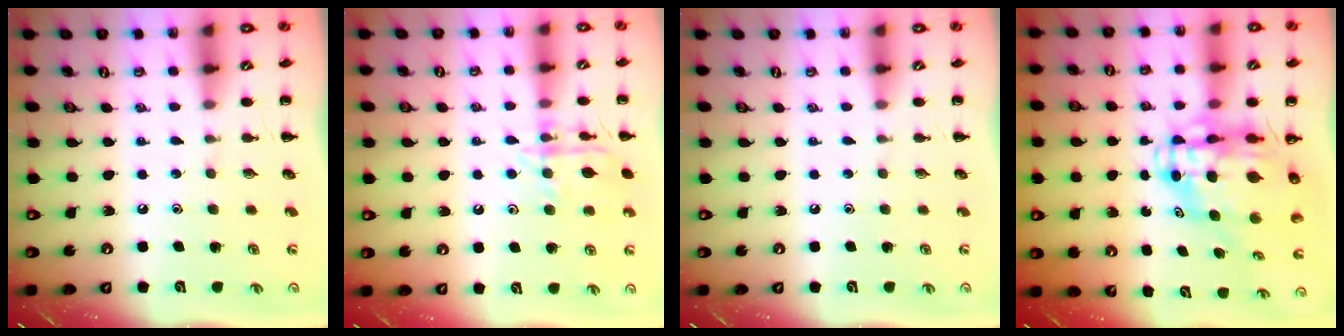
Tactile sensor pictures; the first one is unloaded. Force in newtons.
{"total": 13.0, "press": 13.0, "slide": 0.7}
{"total": 0.0}
{"total": 11.2, "press": 10.7, "slide": 3.2}